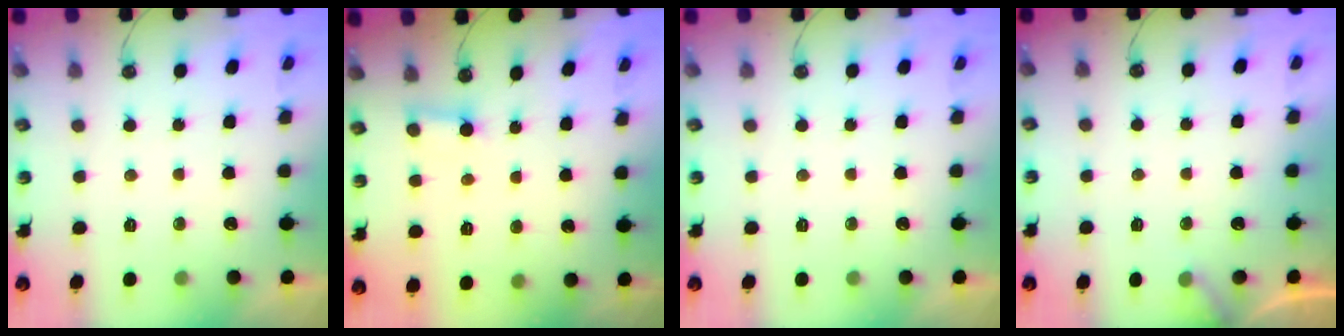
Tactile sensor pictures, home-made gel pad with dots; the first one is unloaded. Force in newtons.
{"total": 2.6, "press": 2.5, "slide": 0.3}
{"total": 0.0}
{"total": 4.5, "press": 4.5, "slide": 0.4}